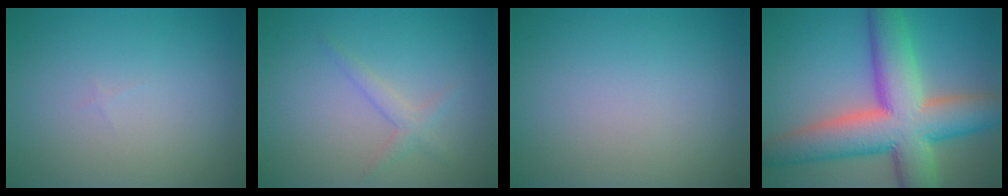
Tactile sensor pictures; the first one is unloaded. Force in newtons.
{"total": 1.3, "press": 1.3, "slide": 0.1}
{"total": 0.0}
{"total": 12.2, "press": 12.2, "slide": 0.7}